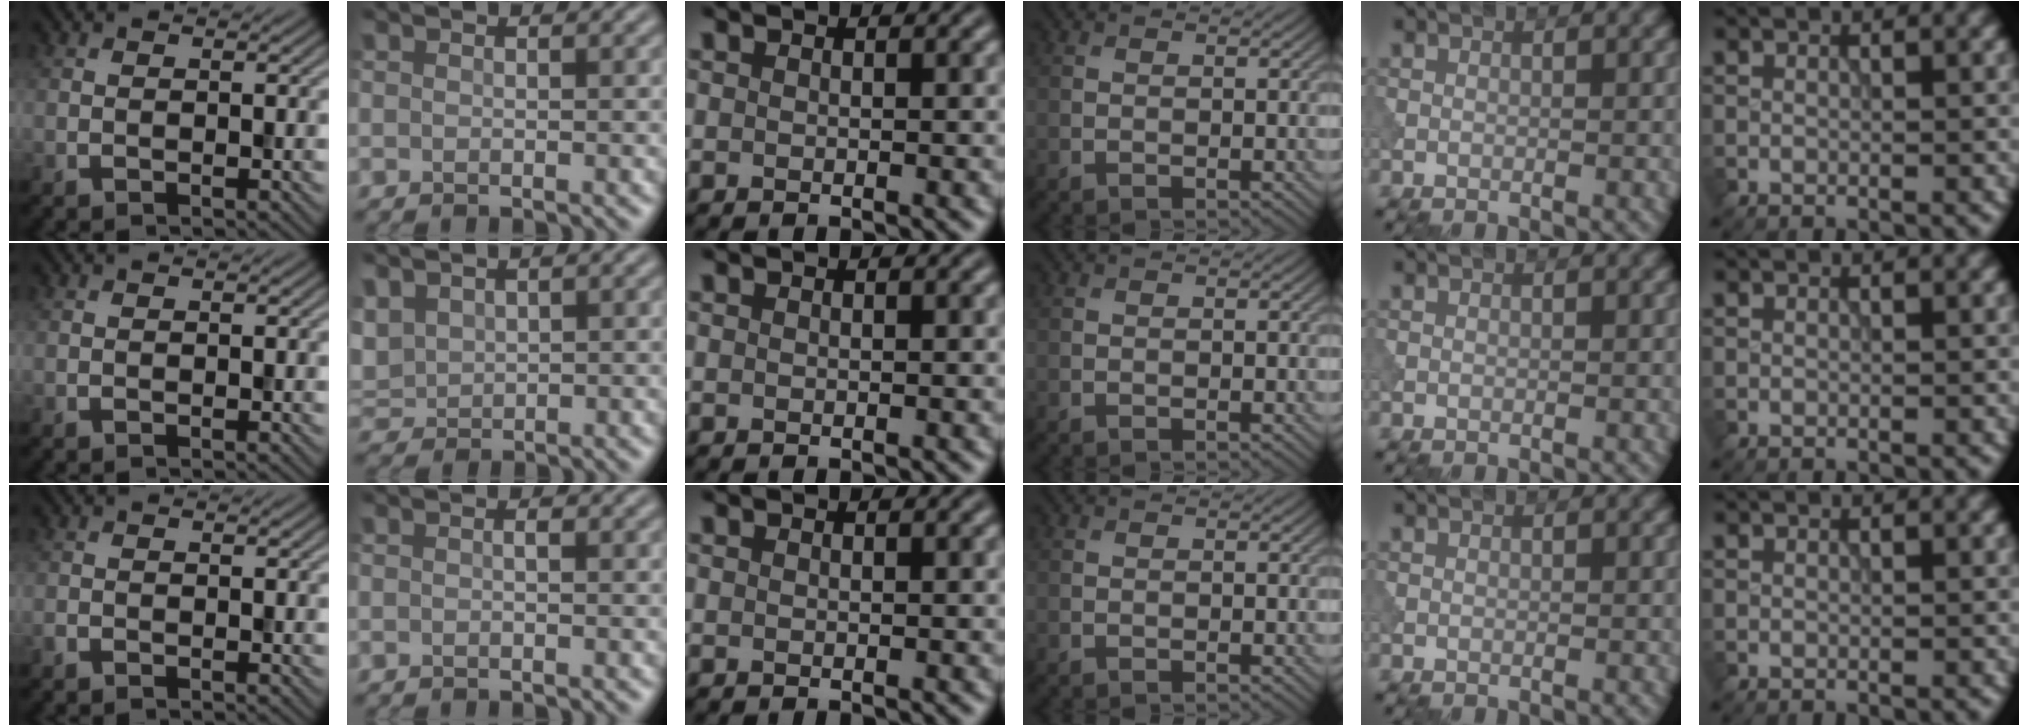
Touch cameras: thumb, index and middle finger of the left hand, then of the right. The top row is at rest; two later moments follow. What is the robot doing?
{"motion": "dispense", "object": "pipette"}